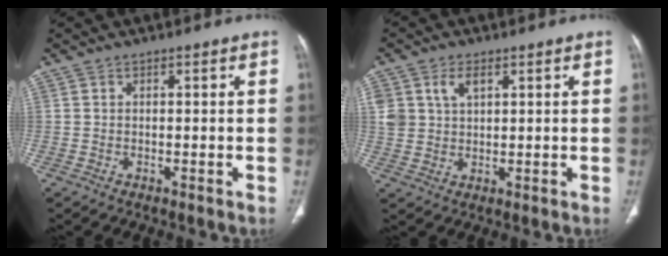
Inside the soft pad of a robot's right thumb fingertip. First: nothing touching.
{"total": 5.8, "force": [2.5, 3.8, 3.6], "torque": [-0.062, -0.004, 0.055]}